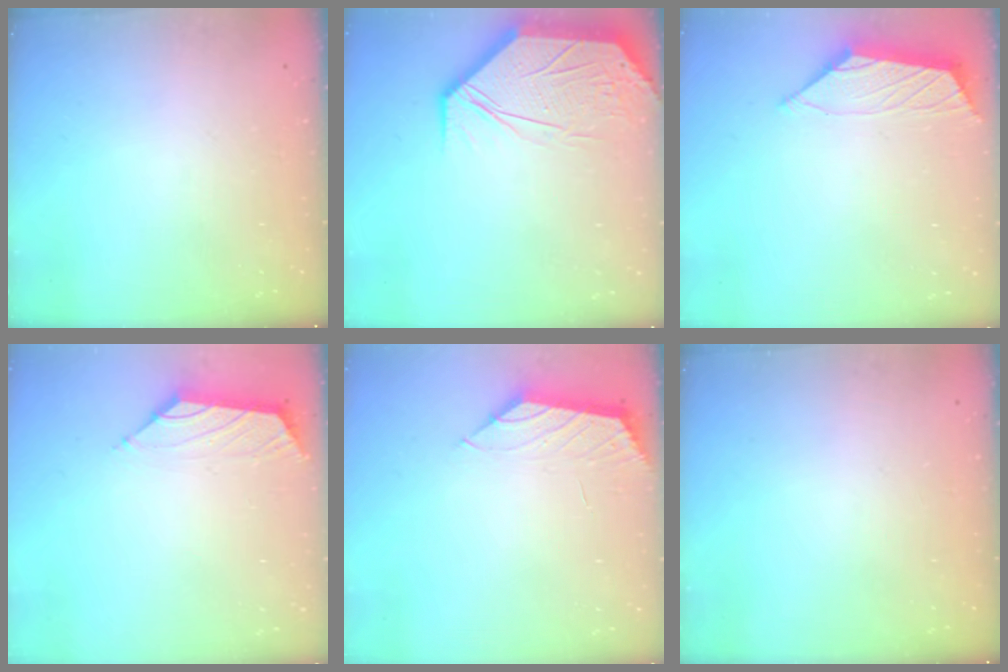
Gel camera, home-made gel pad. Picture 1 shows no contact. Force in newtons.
{"total": 12.8, "press": 12.7, "slide": 1.6}
{"total": 1.2, "press": 1.2, "slide": 0.2}
{"total": 1.6, "press": 1.4, "slide": 0.6}
{"total": 0.7, "press": 0.5, "slide": 0.5}
{"total": 0.0}